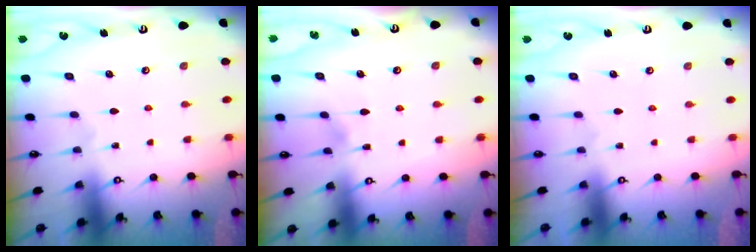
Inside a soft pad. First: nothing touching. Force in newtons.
{"total": 4.5, "press": 4.5, "slide": 0.5}
{"total": 1.5, "press": 1.4, "slide": 0.6}